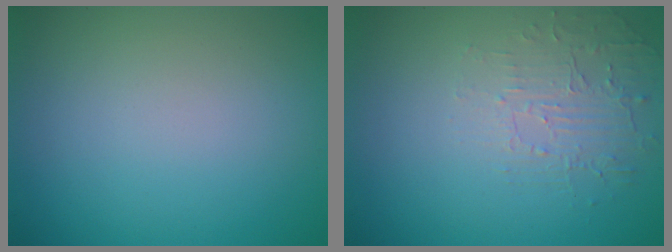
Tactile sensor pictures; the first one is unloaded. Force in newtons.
{"total": 1.9, "press": 0.8, "slide": 1.7}